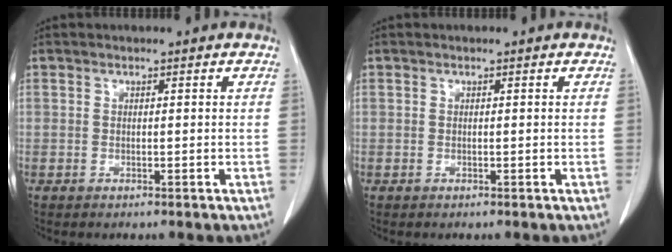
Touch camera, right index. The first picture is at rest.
{"total": 0.0}